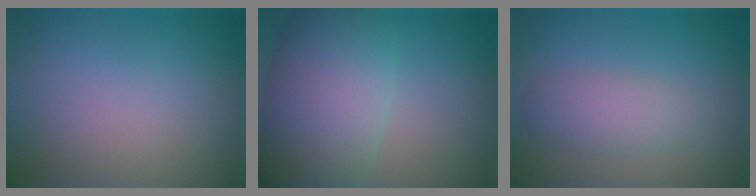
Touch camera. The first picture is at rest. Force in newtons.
{"total": 9.6, "press": 9.6, "slide": 0.3}
{"total": 2.9, "press": 2.9, "slide": 0.0}